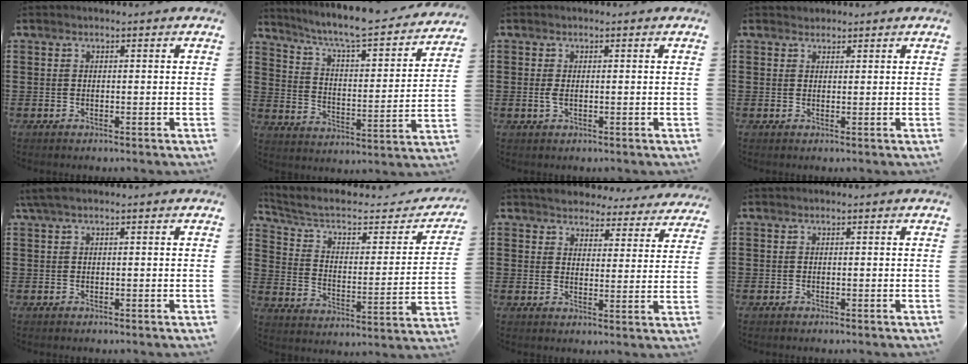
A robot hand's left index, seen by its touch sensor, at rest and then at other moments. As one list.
[{"total": 6.5, "force": [5.6, 0.1, 3.1], "torque": [-0.086, -0.047, 0.088]}, {"total": 1.3, "force": [0.0, 0.5, 1.2], "torque": [-0.031, -0.001, -0.003]}, {"total": 1.2, "force": [1.1, 0.5, -0.1], "torque": [-0.002, 0.002, 0.023]}, {"total": 1.2, "force": [0.2, 0.2, 1.2], "torque": [-0.021, -0.001, 0.005]}, {"total": 6.1, "force": [4.5, 2.5, 3.3], "torque": [-0.080, -0.028, 0.071]}, {"total": 4.0, "force": [4.0, 0.2, -0.2], "torque": [-0.019, -0.025, 0.067]}, {"total": 0.0}]